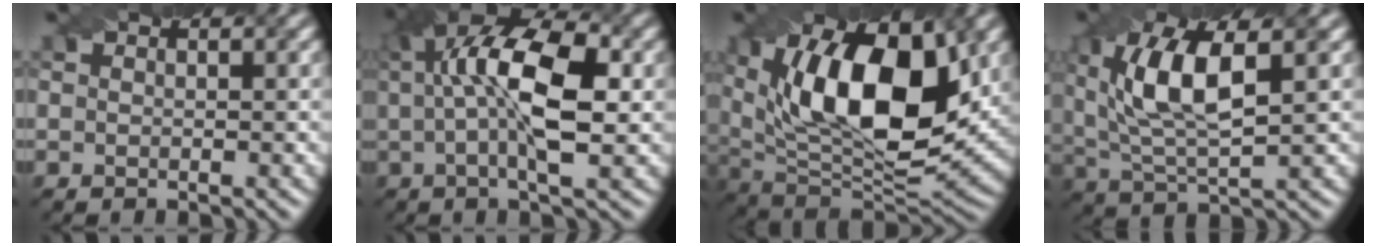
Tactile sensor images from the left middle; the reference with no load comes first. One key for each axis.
{"total": 9.8, "fx": 0.9, "fy": 3.5, "fz": 9.1, "tx": -0.155, "ty": 0.025, "tz": 0.019}
{"total": 14.2, "fx": 3.4, "fy": 6.6, "fz": 12.1, "tx": -0.193, "ty": 0.007, "tz": 0.061}
{"total": 7.9, "fx": 1.8, "fy": 3.0, "fz": 7.0, "tx": -0.149, "ty": 0.010, "tz": 0.041}